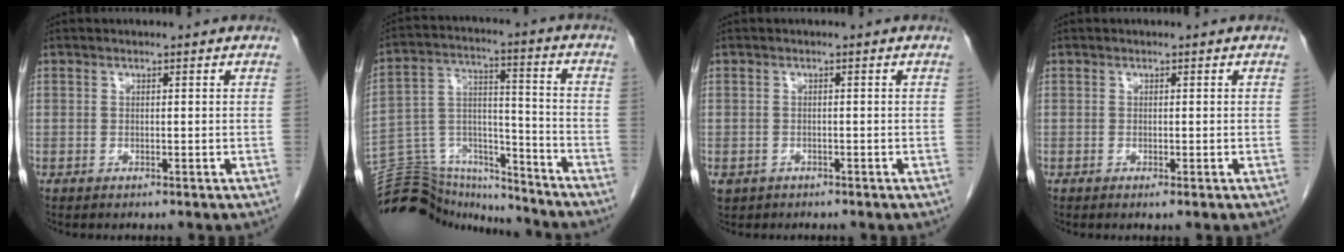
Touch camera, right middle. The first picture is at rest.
{"total": 19.5, "force": [-18.6, 4.8, 3.3], "torque": [-0.084, 0.047, -0.294]}
{"total": 2.6, "force": [-1.7, 1.9, 0.4], "torque": [-0.010, 0.001, -0.027]}
{"total": 0.5, "force": [-0.2, -0.1, 0.5], "torque": [-0.009, -0.001, -0.002]}